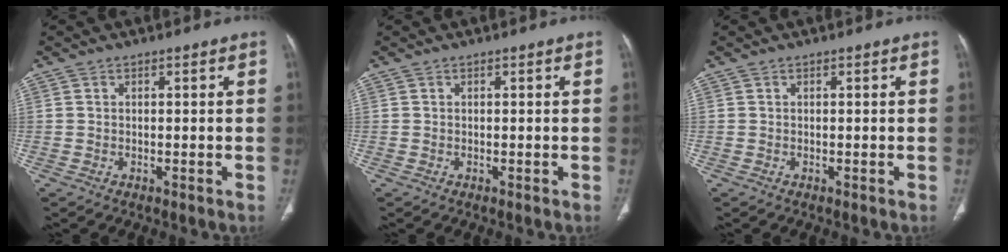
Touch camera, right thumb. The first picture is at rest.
{"total": 0.0}
{"total": 0.0}